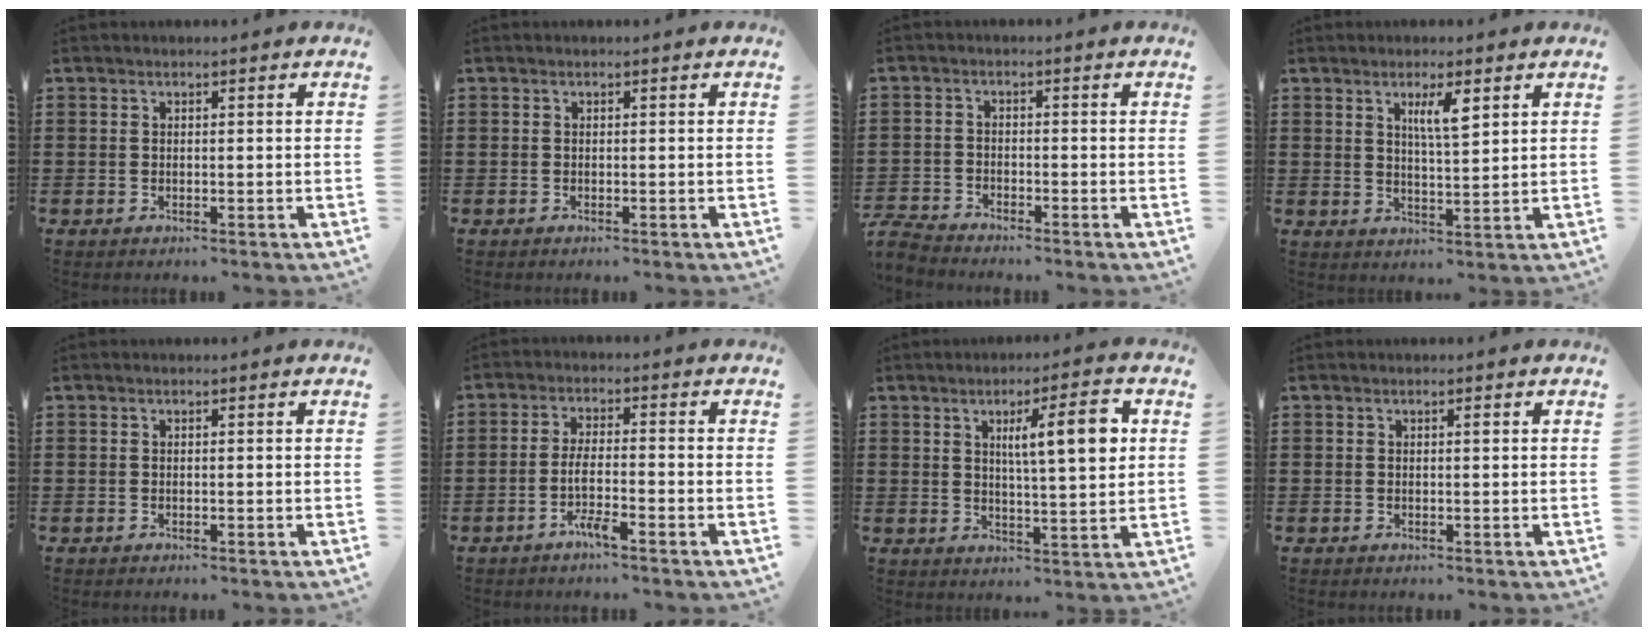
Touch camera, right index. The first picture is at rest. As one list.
[{"total": 0.0}, {"total": 2.6, "force": [-2.6, 0.3, 0.1], "torque": [-0.013, 0.001, -0.058]}, {"total": 4.3, "force": [2.2, 0.7, 3.6], "torque": [-0.068, 0.002, 0.035]}, {"total": 0.0}, {"total": 4.7, "force": [-2.5, 0.6, 3.9], "torque": [-0.081, -0.003, -0.050]}, {"total": 8.7, "force": [2.7, 1.4, 8.2], "torque": [-0.135, -0.004, 0.036]}, {"total": 0.5, "force": [0.2, 0.1, 0.5], "torque": [-0.011, 0.000, 0.005]}]